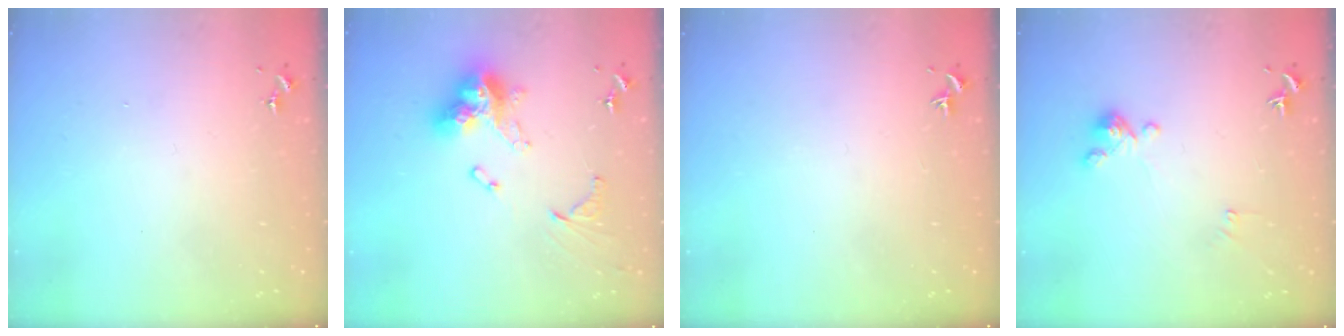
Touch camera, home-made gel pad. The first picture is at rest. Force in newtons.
{"total": 17.3, "press": 17.2, "slide": 1.6}
{"total": 0.0}
{"total": 0.0}